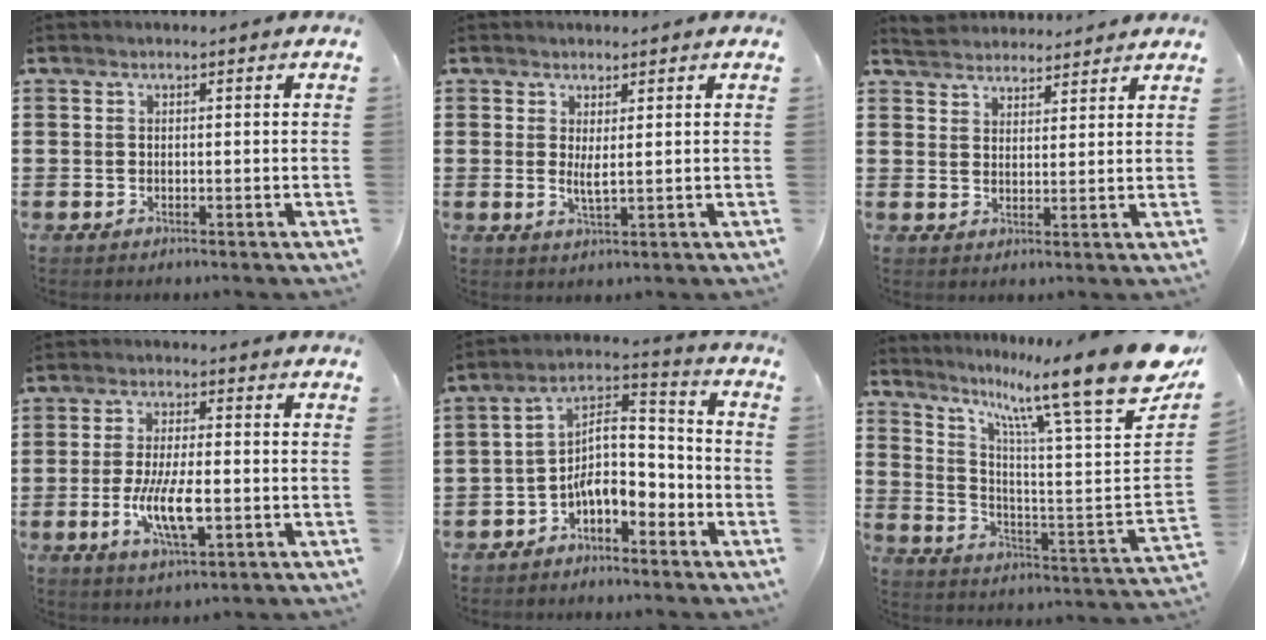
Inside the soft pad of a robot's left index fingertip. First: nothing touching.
{"total": 2.3, "force": [0.9, 0.1, 2.1], "torque": [-0.043, -0.005, 0.016]}
{"total": 3.9, "force": [3.7, 0.8, -0.7], "torque": [-0.004, -0.010, 0.070]}
{"total": 8.7, "force": [-1.9, 3.0, 7.9], "torque": [-0.165, -0.010, -0.036]}
{"total": 8.4, "force": [-3.7, 4.5, 6.1], "torque": [-0.115, 0.000, -0.076]}
{"total": 16.1, "force": [11.4, 1.1, 11.4], "torque": [-0.213, -0.083, 0.173]}